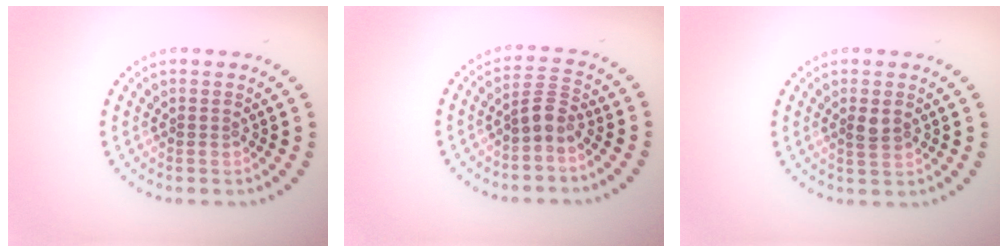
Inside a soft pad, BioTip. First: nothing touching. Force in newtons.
{"total": 2.4, "press": 1.9, "slide": 1.5}
{"total": 1.5, "press": 1.5, "slide": 0.4}